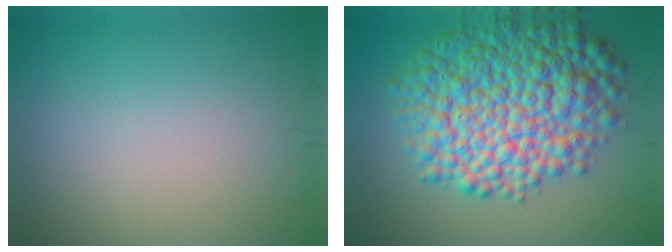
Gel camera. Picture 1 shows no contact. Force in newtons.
{"total": 11.3, "press": 11.3, "slide": 0.0}